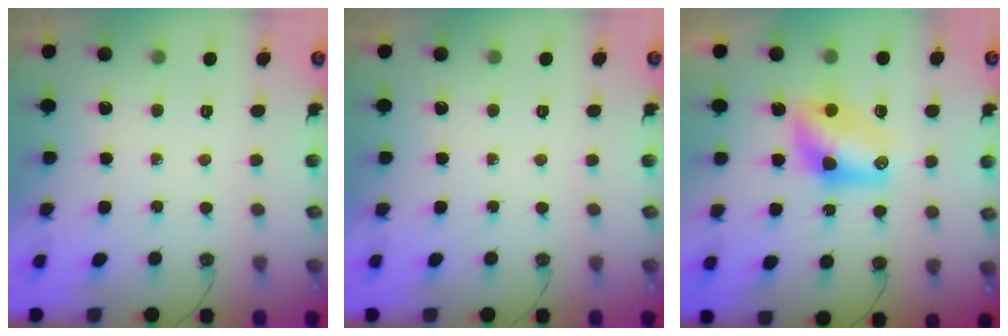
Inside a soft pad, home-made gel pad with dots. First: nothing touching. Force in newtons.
{"total": 0.0}
{"total": 8.9, "press": 8.7, "slide": 1.7}